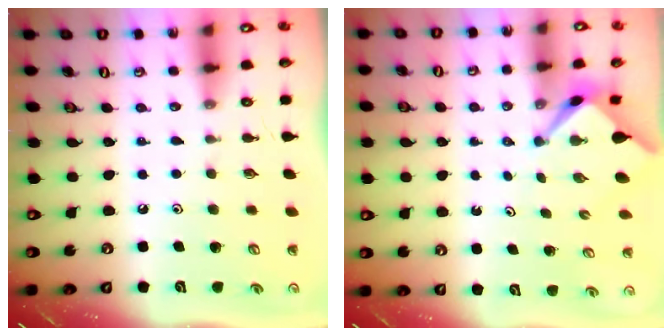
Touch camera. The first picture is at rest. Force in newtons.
{"total": 2.2, "press": 2.2, "slide": 0.2}